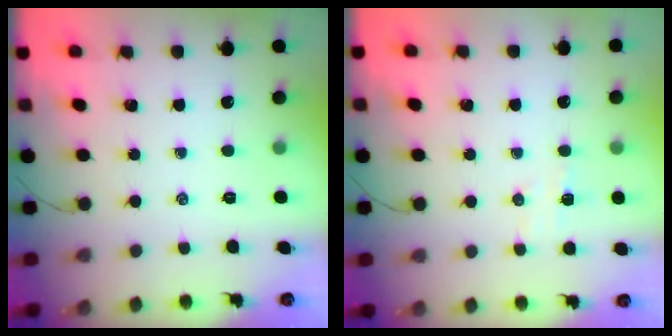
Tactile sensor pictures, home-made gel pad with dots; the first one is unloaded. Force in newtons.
{"total": 4.5, "press": 4.4, "slide": 1.1}